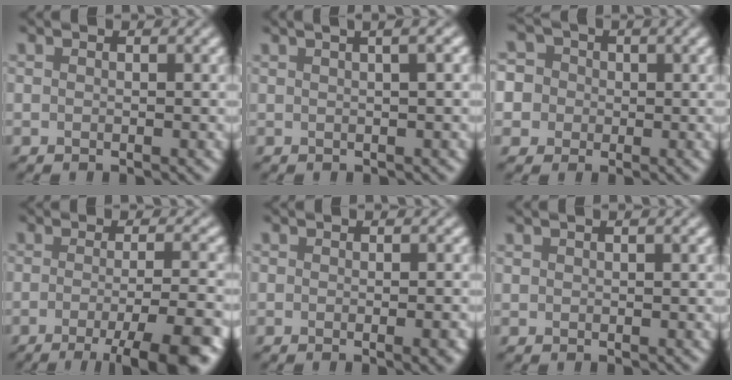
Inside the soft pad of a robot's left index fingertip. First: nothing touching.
{"total": 5.1, "force": [2.6, 2.2, 3.9], "torque": [-0.030, 0.042, 0.009]}
{"total": 7.2, "force": [1.2, 6.6, 2.7], "torque": [-0.047, 0.042, -0.015]}
{"total": 8.5, "force": [-4.3, 1.8, 7.1], "torque": [-0.088, 0.000, -0.062]}
{"total": 2.5, "force": [-0.9, 0.9, 2.2], "torque": [-0.019, -0.003, -0.004]}
{"total": 0.6, "force": [0.5, 0.0, 0.3], "torque": [-0.010, 0.007, 0.010]}